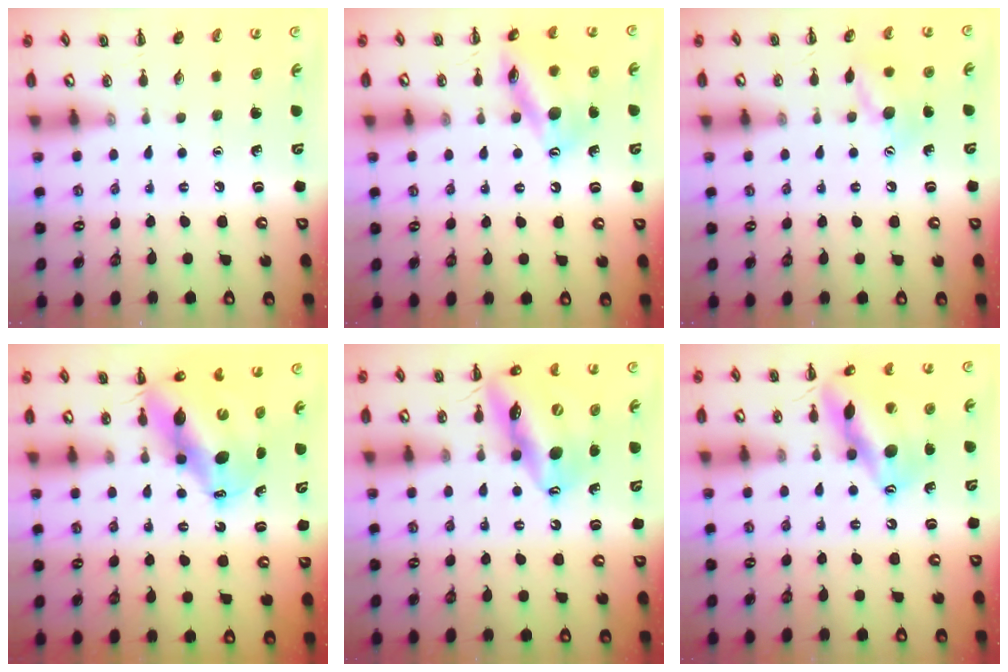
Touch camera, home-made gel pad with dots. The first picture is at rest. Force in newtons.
{"total": 15.5, "press": 15.3, "slide": 2.0}
{"total": 10.7, "press": 10.6, "slide": 1.8}
{"total": 12.6, "press": 12.1, "slide": 3.2}
{"total": 17.5, "press": 17.1, "slide": 4.0}
{"total": 16.2, "press": 16.0, "slide": 2.5}